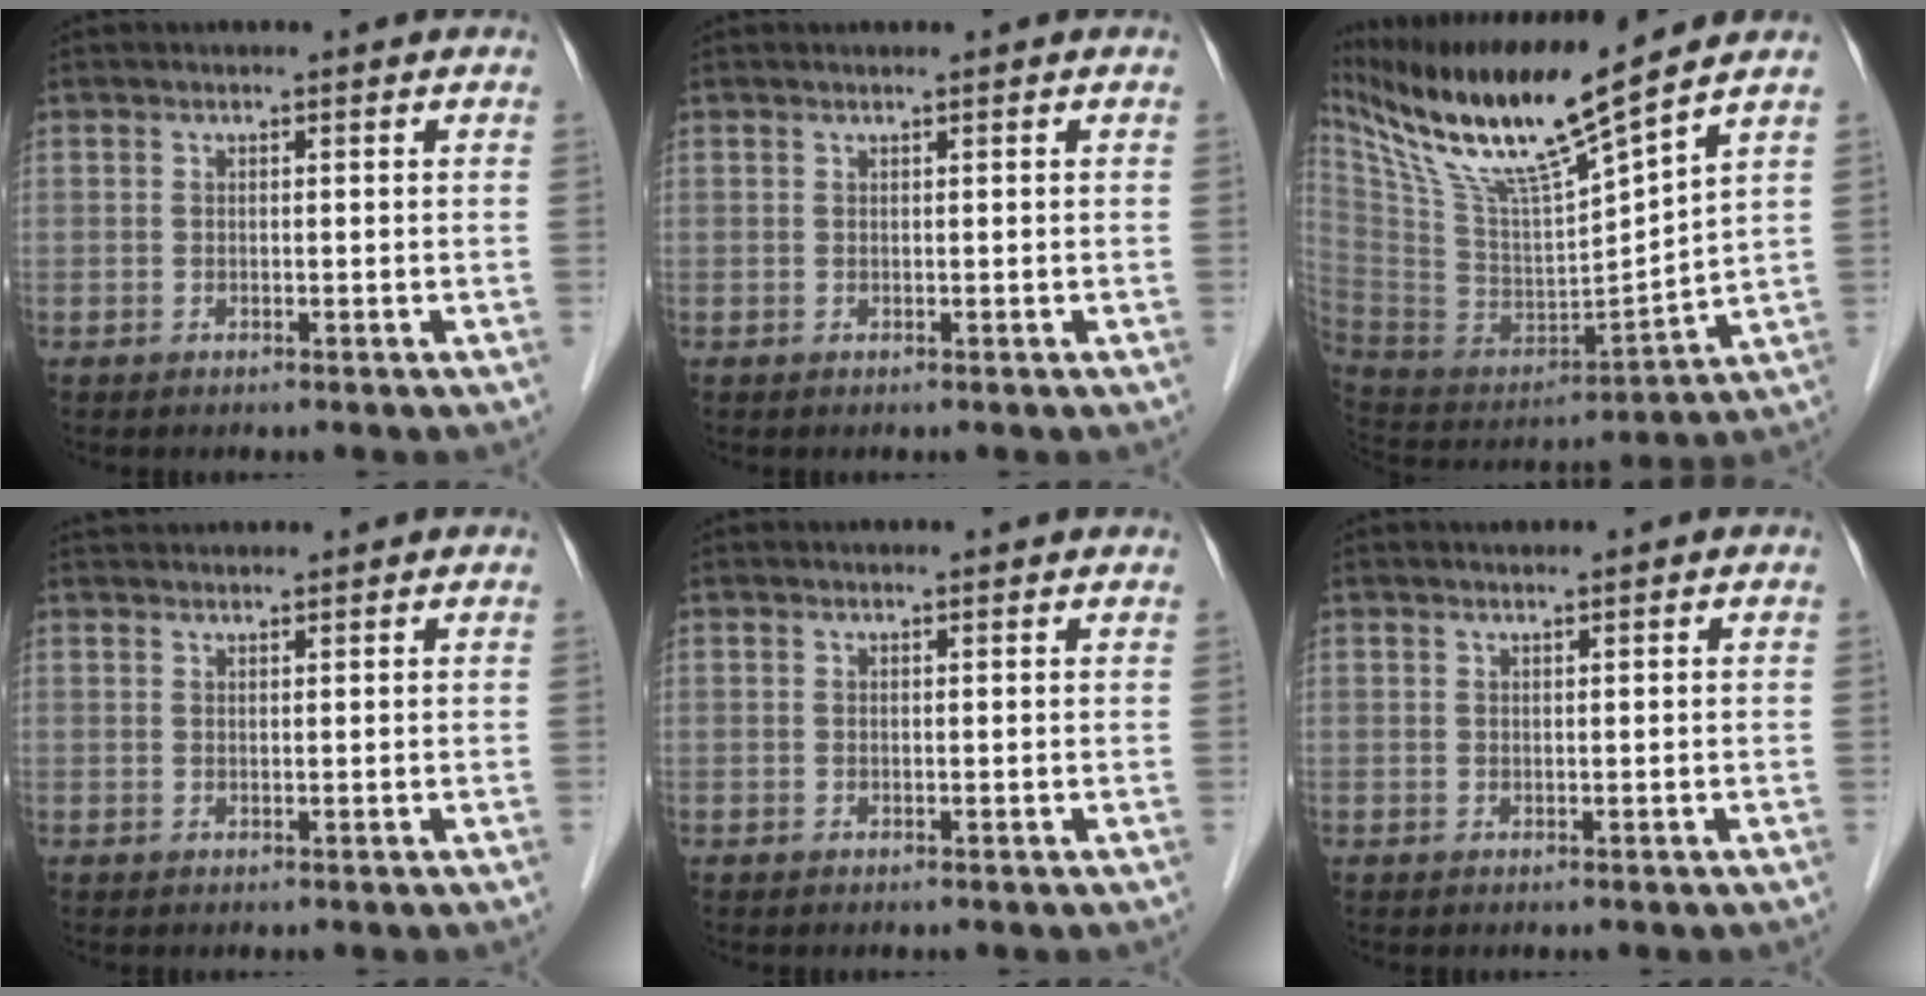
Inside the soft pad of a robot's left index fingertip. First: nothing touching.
{"total": 0.0}
{"total": 17.6, "force": [13.2, 0.1, 11.7], "torque": [-0.223, -0.006, 0.254]}
{"total": 5.0, "force": [4.8, 0.4, 1.4], "torque": [-0.017, 0.039, 0.071]}
{"total": 2.6, "force": [2.5, 0.3, 0.5], "torque": [-0.011, 0.015, 0.026]}
{"total": 1.0, "force": [1.0, 0.0, 0.4], "torque": [-0.008, 0.006, 0.018]}